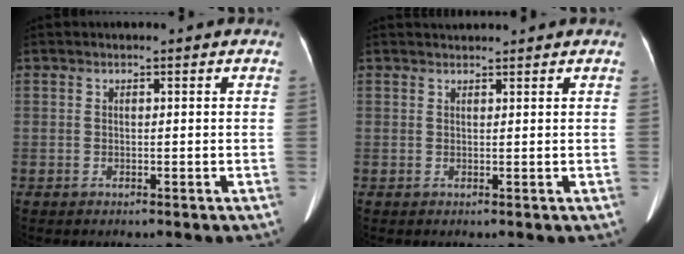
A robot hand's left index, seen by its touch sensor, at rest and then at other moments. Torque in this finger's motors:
{"motor_torque": [0.46, -0.46, 0.05, 0.02]}